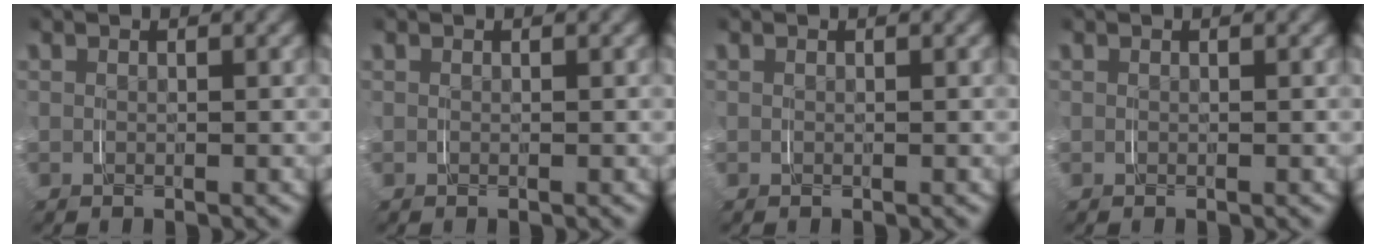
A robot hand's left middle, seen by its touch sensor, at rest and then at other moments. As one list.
[{"total": 0.0}, {"total": 0.0}, {"total": 0.0}]